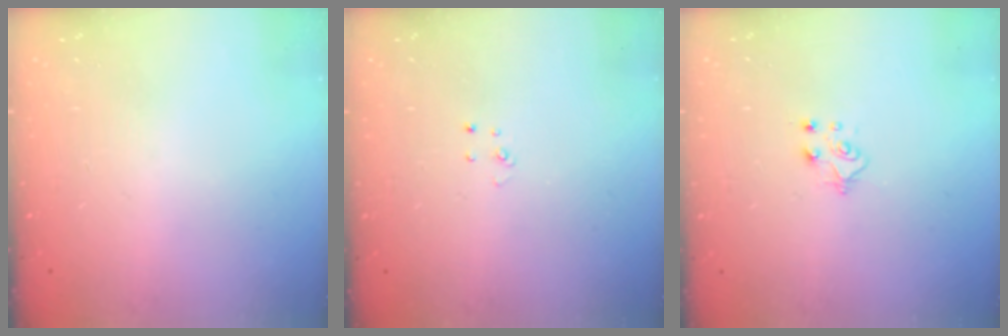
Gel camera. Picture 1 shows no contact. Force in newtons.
{"total": 2.7, "press": 2.7, "slide": 0.3}
{"total": 6.1, "press": 6.1, "slide": 0.7}